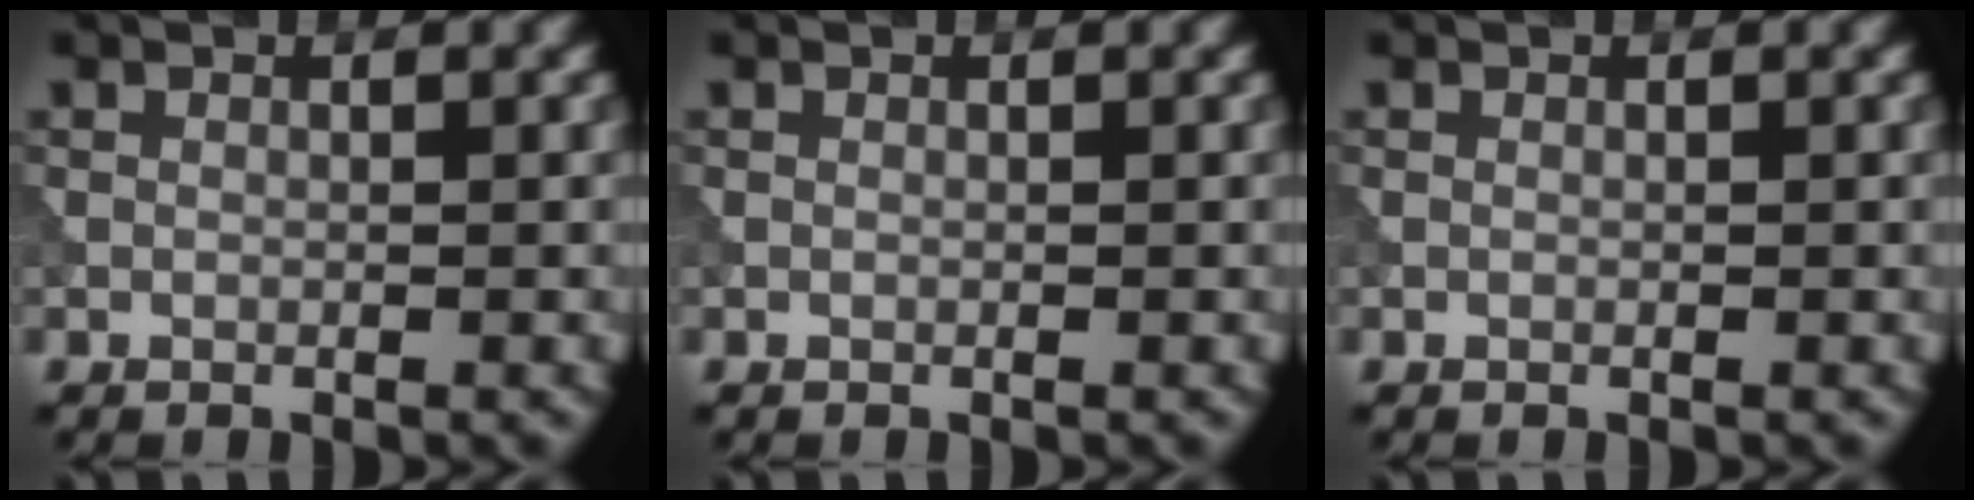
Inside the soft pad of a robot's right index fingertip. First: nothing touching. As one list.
[{"total": 0.0}, {"total": 0.0}]